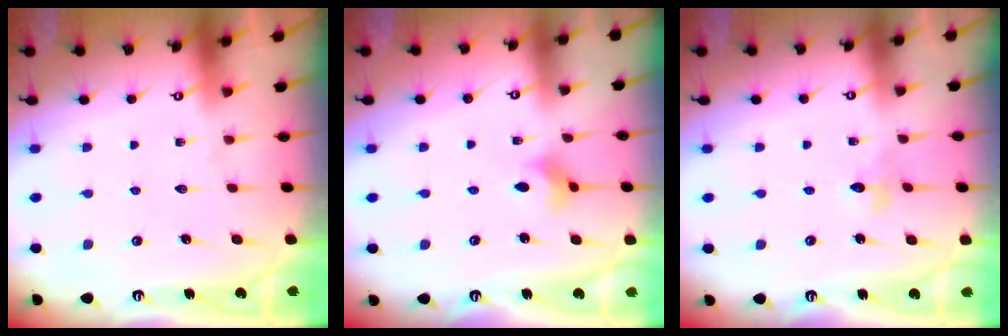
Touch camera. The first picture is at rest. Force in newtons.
{"total": 3.4, "press": 3.4, "slide": 0.6}
{"total": 3.0, "press": 2.9, "slide": 0.3}